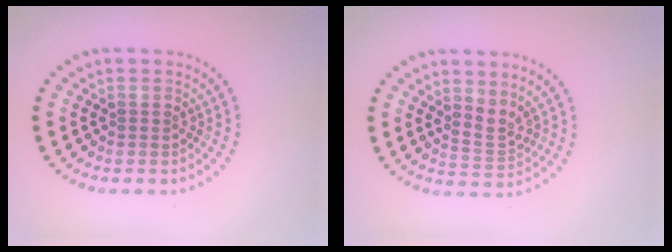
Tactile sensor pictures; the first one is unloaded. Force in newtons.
{"total": 2.2, "press": 1.6, "slide": 1.6}